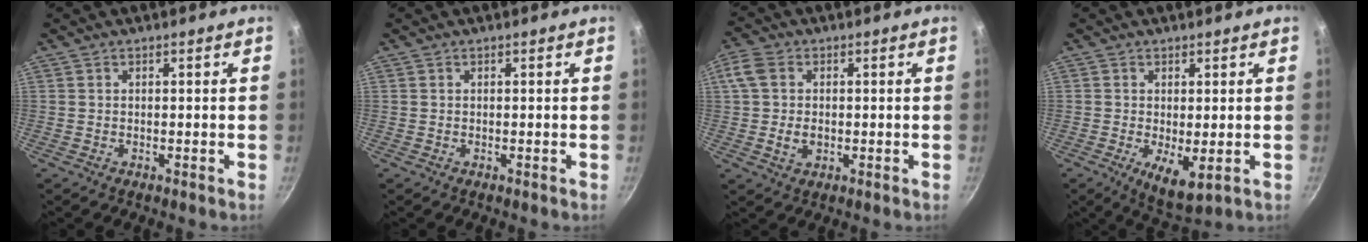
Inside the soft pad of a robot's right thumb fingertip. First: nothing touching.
{"total": 0.0}
{"total": 6.7, "force": [-0.1, 5.0, 4.5], "torque": [-0.087, 0.000, -0.012]}
{"total": 6.2, "force": [-0.8, 2.5, 5.6], "torque": [-0.083, -0.015, -0.001]}